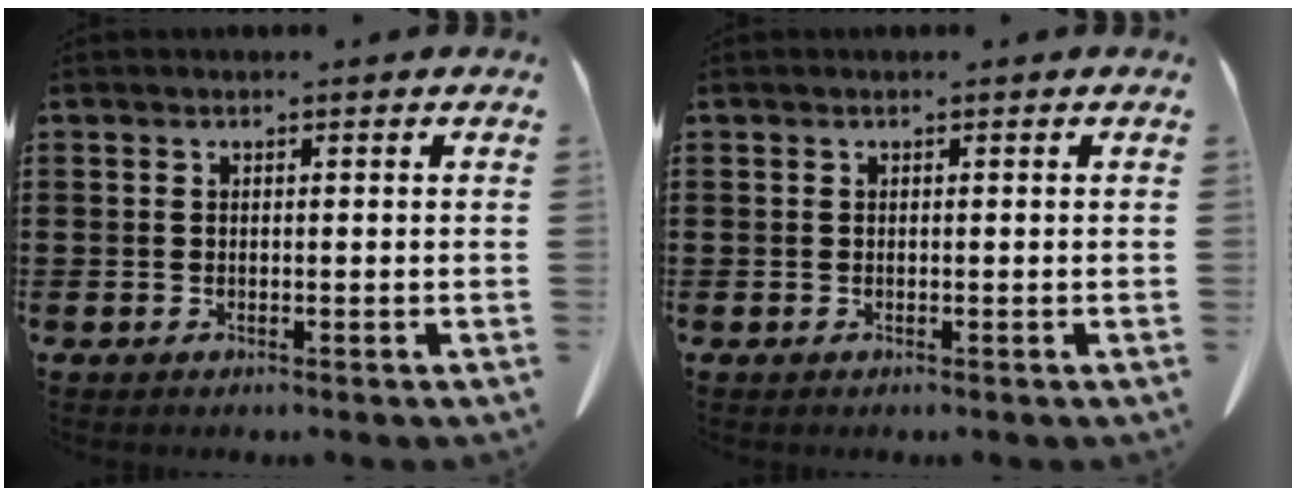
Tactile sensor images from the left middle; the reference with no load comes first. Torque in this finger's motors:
{"motor_torque": [0.00, 0.00, 0.00, 0.00]}